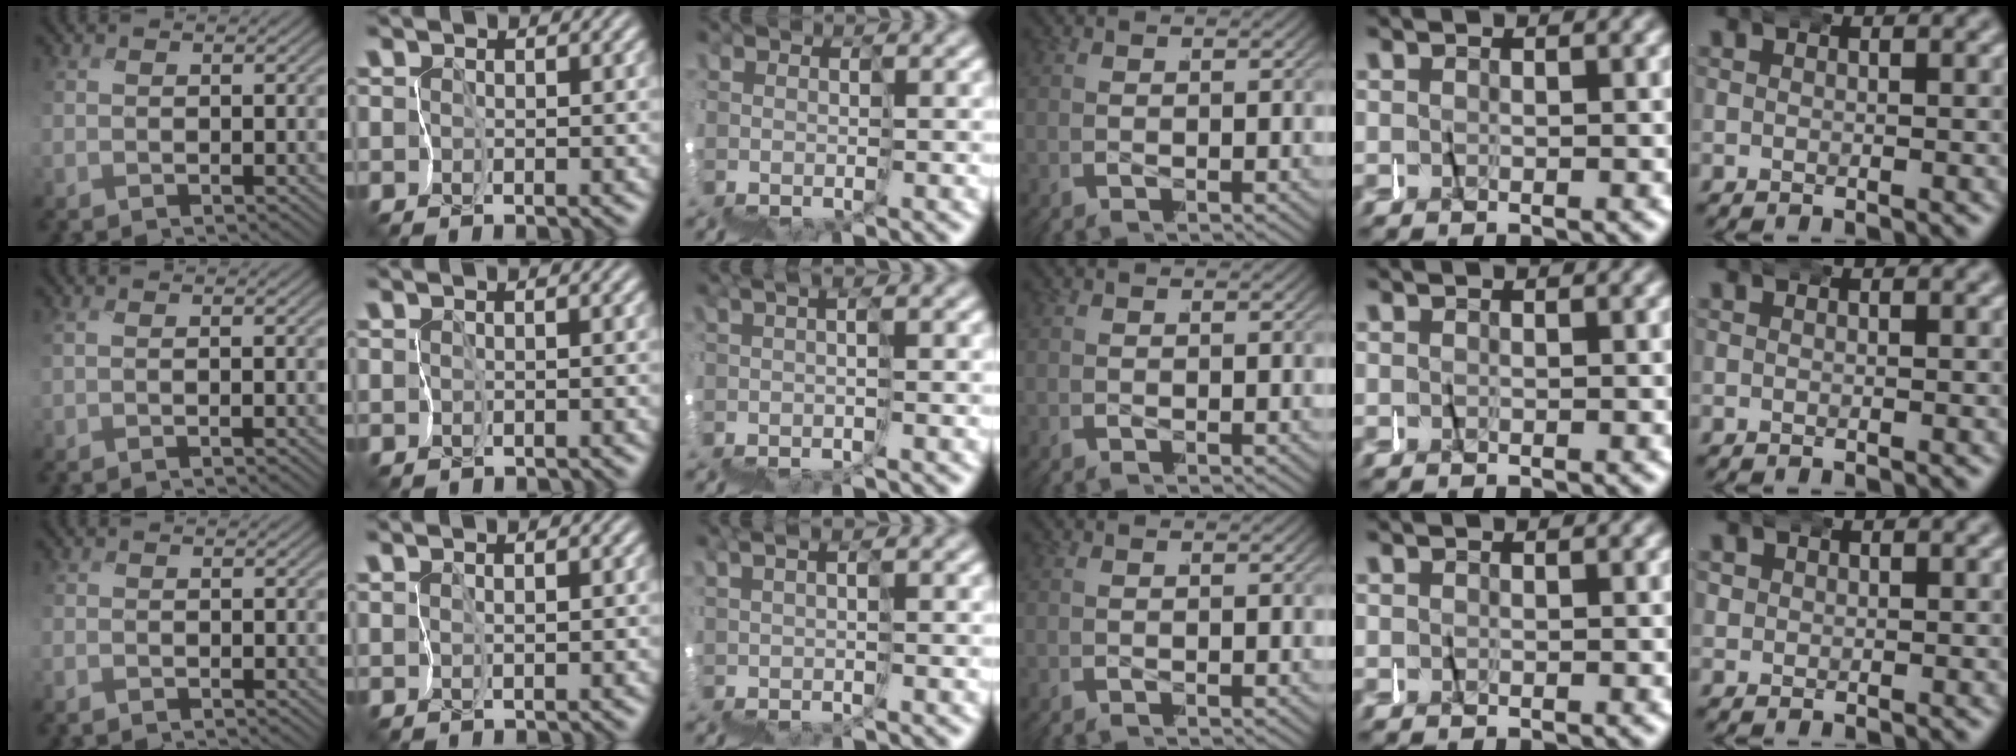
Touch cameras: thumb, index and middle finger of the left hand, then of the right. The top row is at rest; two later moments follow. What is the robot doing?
{"motion": "wrap", "object": "felt sheet"}